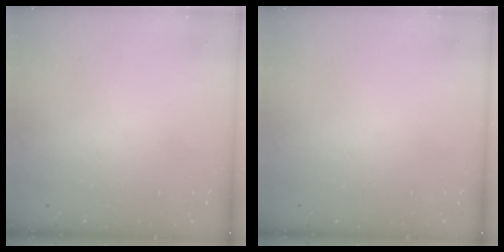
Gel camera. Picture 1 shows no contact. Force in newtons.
{"total": 0.0}